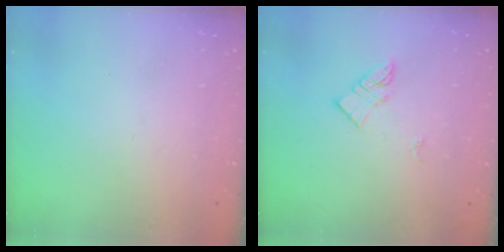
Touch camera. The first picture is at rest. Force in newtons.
{"total": 6.2, "press": 6.2, "slide": 0.2}